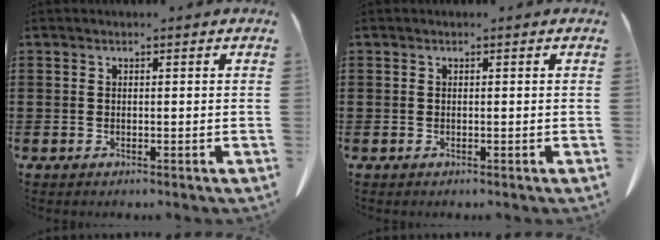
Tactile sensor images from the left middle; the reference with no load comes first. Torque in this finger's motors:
{"motor_torque": [-1.31, -0.83, 0.05, -0.01]}